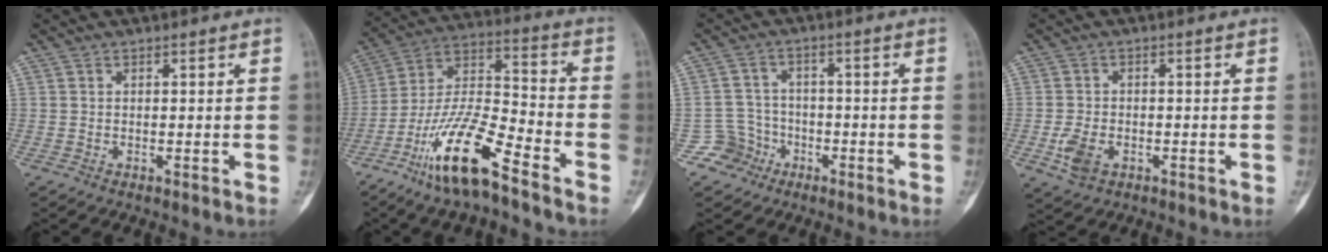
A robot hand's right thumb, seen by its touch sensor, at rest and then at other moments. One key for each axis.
{"total": 16.6, "fx": -10.6, "fy": 3.7, "fz": 12.2, "tx": -0.239, "ty": 0.067, "tz": -0.201}
{"total": 5.6, "fx": -3.0, "fy": 4.7, "fz": -0.1, "tx": 0.036, "ty": 0.026, "tz": -0.056}
{"total": 5.0, "fx": -1.8, "fy": 3.2, "fz": 3.4, "tx": -0.070, "ty": 0.002, "tz": -0.030}